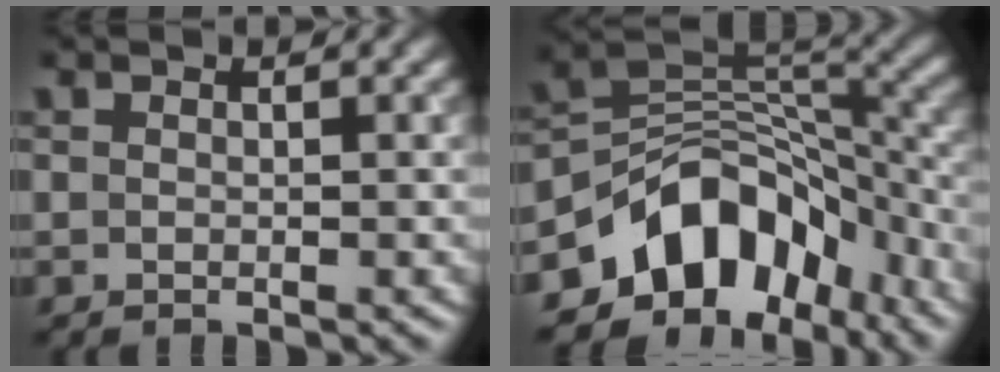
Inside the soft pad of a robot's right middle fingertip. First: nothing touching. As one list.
[{"total": 10.0, "force": [-5.9, 6.5, 4.7], "torque": [-0.052, 0.009, -0.108]}]